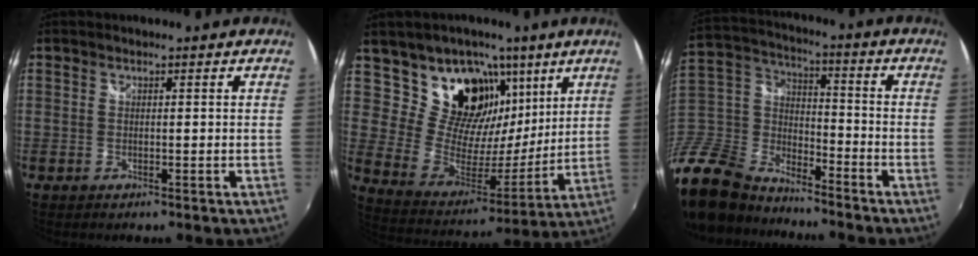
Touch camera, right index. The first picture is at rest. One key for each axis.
{"total": 18.6, "fx": 10.4, "fy": 12.5, "fz": 8.8, "tx": -0.166, "ty": 0.001, "tz": 0.196}
{"total": 22.3, "fx": -16.9, "fy": 11.3, "fz": 9.1, "tx": -0.255, "ty": 0.010, "tz": -0.312}